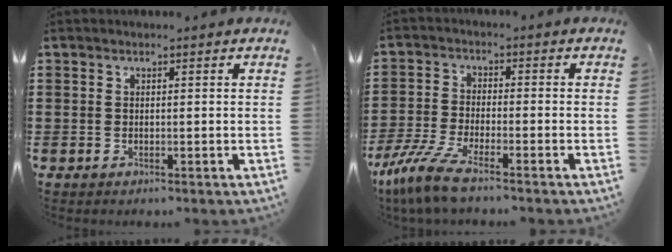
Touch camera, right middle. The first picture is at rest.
{"total": 6.8, "force": [-5.4, 0.7, 4.0], "torque": [-0.104, -0.017, -0.111]}